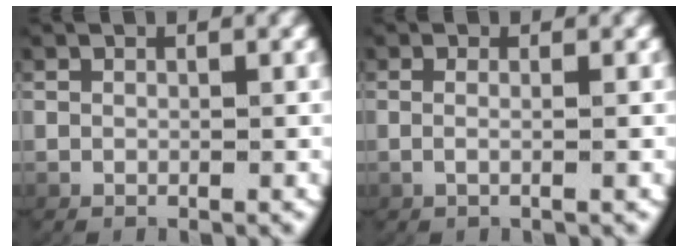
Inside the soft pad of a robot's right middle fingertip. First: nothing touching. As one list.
[{"total": 1.3, "force": [-0.3, -0.3, 1.2], "torque": [-0.039, -0.007, 0.000]}]